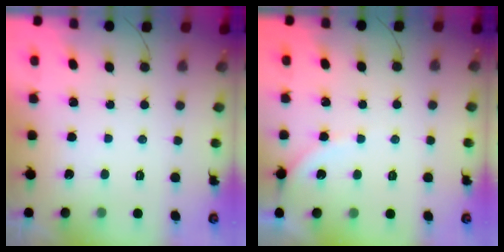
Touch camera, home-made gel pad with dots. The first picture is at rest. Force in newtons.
{"total": 3.1, "press": 3.1, "slide": 0.5}